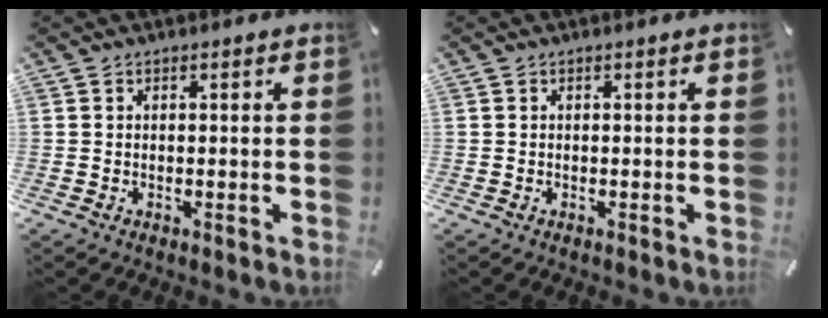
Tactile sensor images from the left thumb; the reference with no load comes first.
{"total": 0.0}